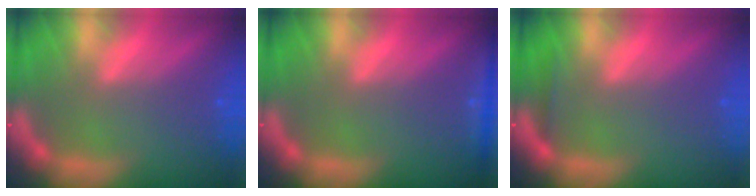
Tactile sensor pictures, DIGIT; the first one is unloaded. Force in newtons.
{"total": 1.9}
{"total": 0.9}